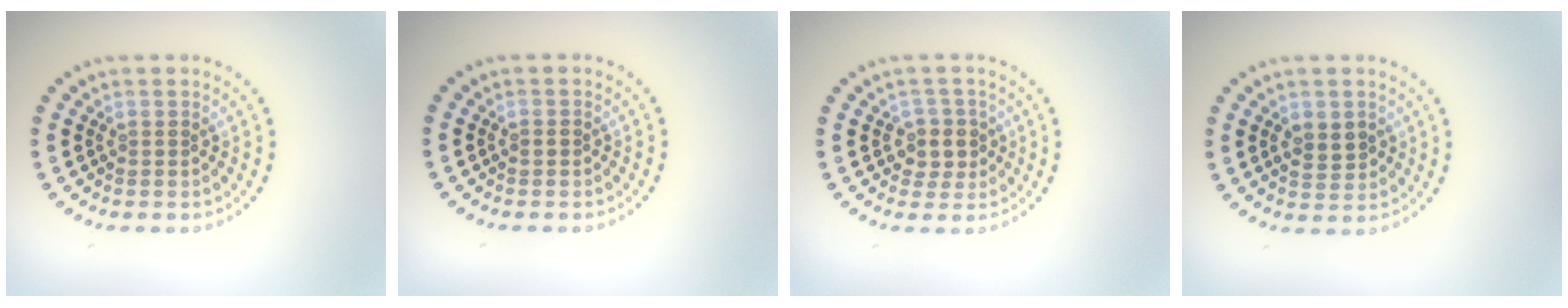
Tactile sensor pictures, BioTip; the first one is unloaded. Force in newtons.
{"total": 0.7, "press": 0.7, "slide": 0.1}
{"total": 2.5, "press": 2.2, "slide": 1.3}
{"total": 2.3, "press": 2.3, "slide": 0.2}